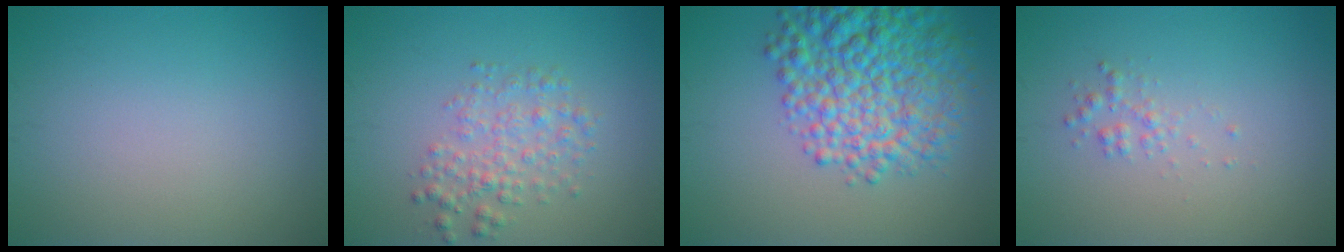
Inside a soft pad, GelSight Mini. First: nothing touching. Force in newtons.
{"total": 2.9, "press": 2.9, "slide": 0.1}
{"total": 9.1, "press": 9.1, "slide": 0.4}
{"total": 1.2, "press": 1.2, "slide": 0.0}